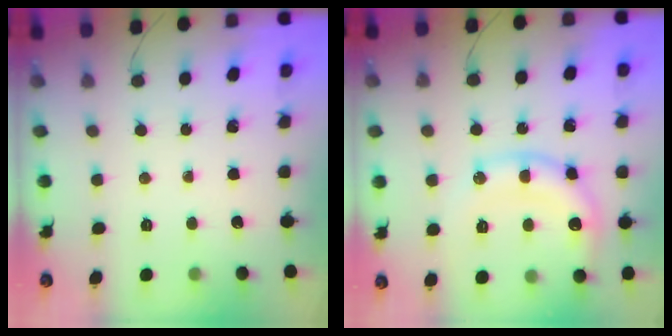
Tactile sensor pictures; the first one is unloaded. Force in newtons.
{"total": 12.9, "press": 12.9, "slide": 1.1}